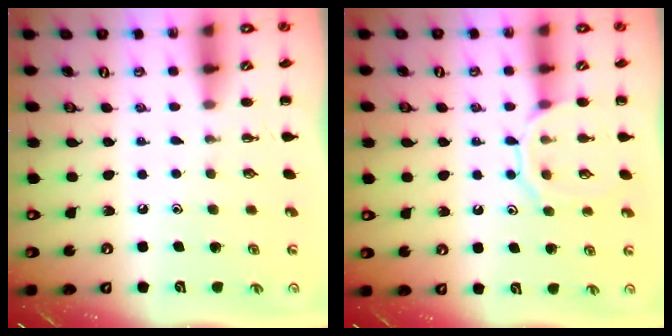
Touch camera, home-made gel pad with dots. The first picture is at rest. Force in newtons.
{"total": 10.5, "press": 10.5, "slide": 0.7}